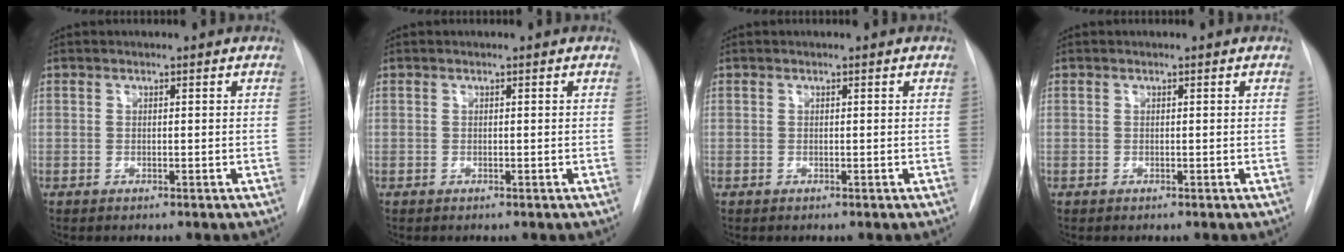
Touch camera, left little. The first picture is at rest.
{"total": 0.0}
{"total": 0.0}
{"total": 0.0}